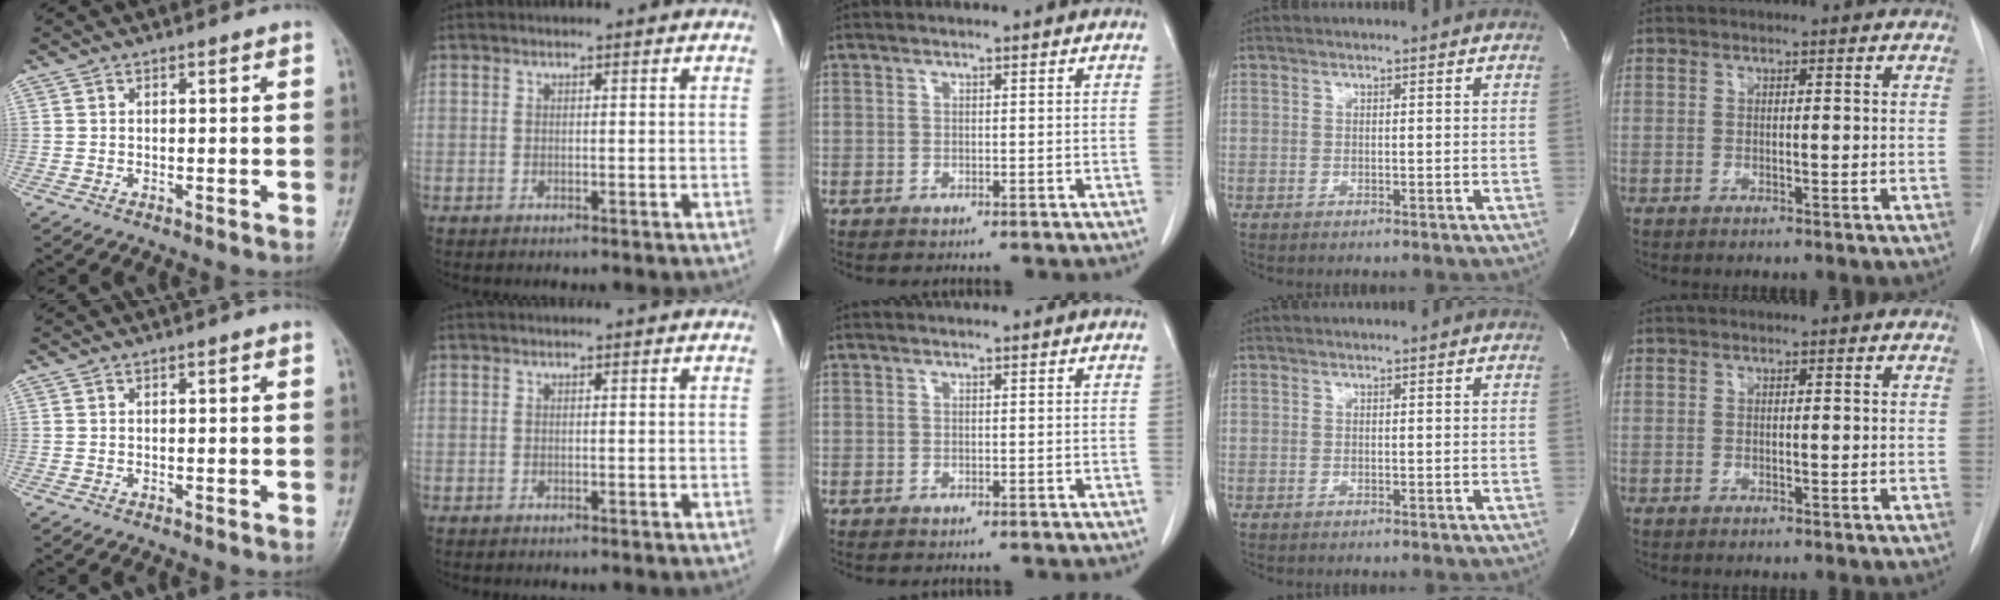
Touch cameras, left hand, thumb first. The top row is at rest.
{}